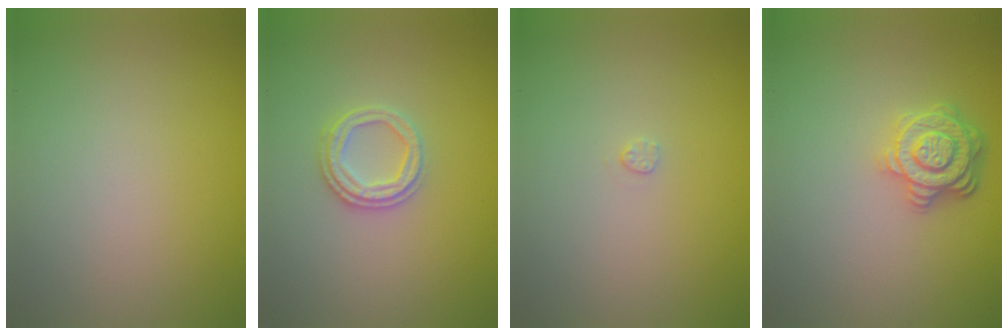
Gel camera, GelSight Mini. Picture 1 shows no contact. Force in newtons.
{"total": 2.4, "press": 2.3, "slide": 0.7}
{"total": 0.5, "press": 0.5, "slide": 0.2}
{"total": 3.8, "press": 3.2, "slide": 1.9}